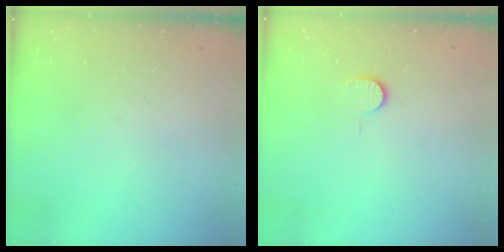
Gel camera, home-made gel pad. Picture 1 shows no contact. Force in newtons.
{"total": 4.0, "press": 4.0, "slide": 0.4}